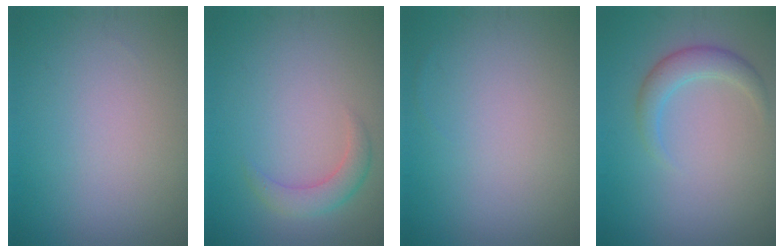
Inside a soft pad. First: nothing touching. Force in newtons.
{"total": 2.3, "press": 2.3, "slide": 0.1}
{"total": 0.0}
{"total": 2.4, "press": 2.4, "slide": 0.1}